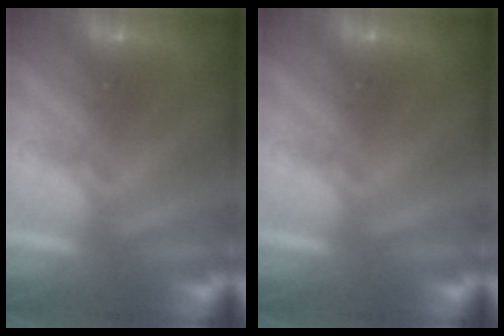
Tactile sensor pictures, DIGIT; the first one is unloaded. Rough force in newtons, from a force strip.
{"total": 0.0}